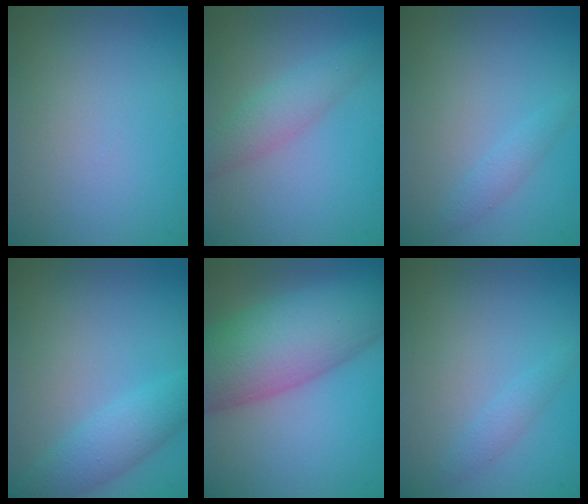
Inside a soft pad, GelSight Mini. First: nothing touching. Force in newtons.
{"total": 2.8, "press": 2.8, "slide": 0.1}
{"total": 1.2, "press": 1.2, "slide": 0.0}
{"total": 3.3, "press": 3.3, "slide": 0.1}
{"total": 11.9, "press": 11.9, "slide": 0.4}
{"total": 1.2, "press": 1.2, "slide": 0.0}